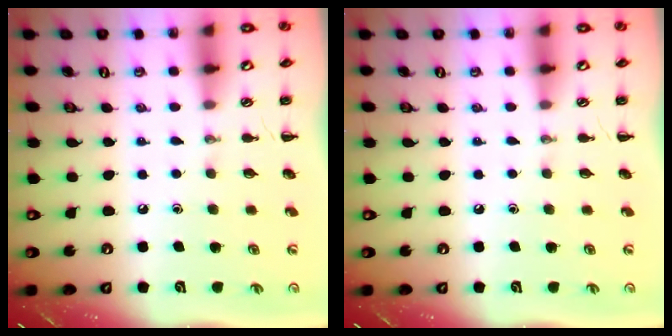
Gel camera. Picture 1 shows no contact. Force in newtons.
{"total": 0.0}